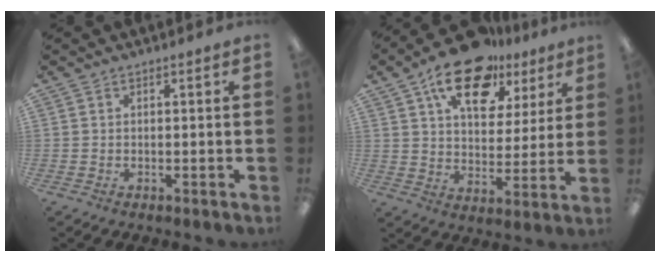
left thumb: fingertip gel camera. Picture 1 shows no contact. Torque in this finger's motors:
{"motor_torque": [0.40, 0.69, 1.71, -1.06, 0.28]}